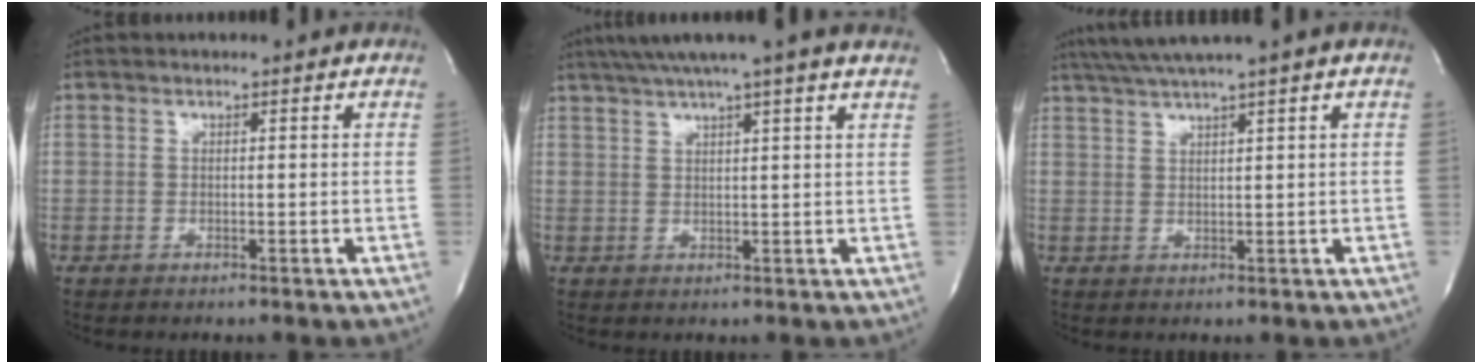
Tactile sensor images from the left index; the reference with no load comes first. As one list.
[{"total": 10.8, "force": [8.7, -1.0, 6.2], "torque": [-0.107, 0.030, 0.108]}, {"total": 6.1, "force": [4.6, -1.4, 3.8], "torque": [-0.068, 0.021, 0.083]}]